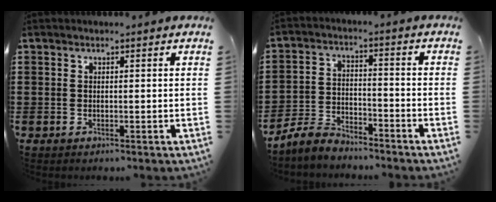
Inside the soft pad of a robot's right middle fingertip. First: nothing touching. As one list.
[{"total": 5.0, "force": [-4.8, 1.1, 0.9], "torque": [-0.040, 0.002, -0.104]}]